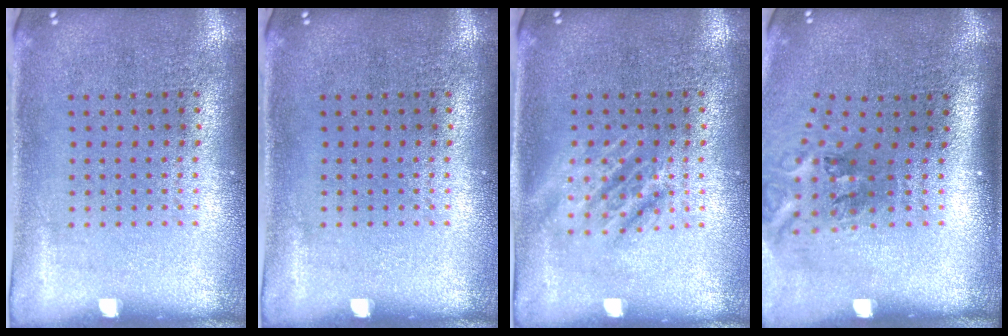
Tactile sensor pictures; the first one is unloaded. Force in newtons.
{"total": 0.0}
{"total": 1.2, "press": 1.2, "slide": 0.2}
{"total": 1.8, "press": 1.1, "slide": 1.4}